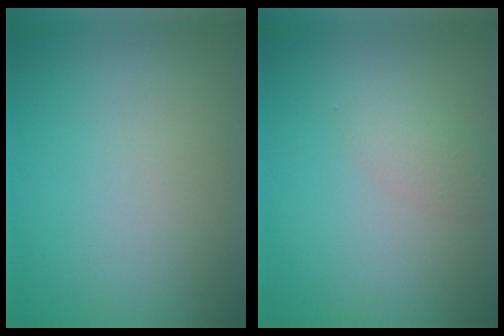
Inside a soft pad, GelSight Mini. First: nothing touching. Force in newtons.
{"total": 1.5, "press": 1.5, "slide": 0.1}